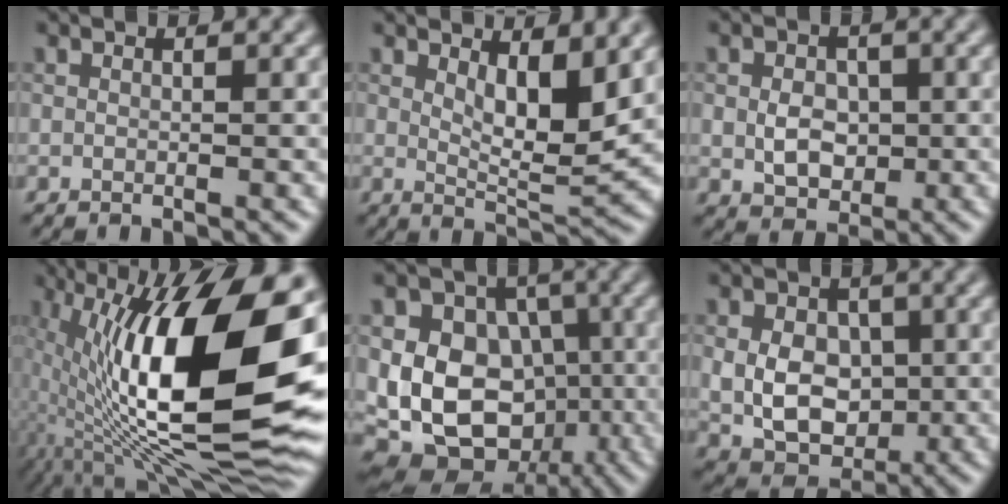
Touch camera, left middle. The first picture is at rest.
{"total": 5.4, "force": [1.8, 2.0, 4.6], "torque": [-0.077, -0.009, 0.034]}
{"total": 3.5, "force": [-0.1, 2.7, 2.2], "torque": [-0.043, -0.005, -0.004]}
{"total": 17.5, "force": [0.7, 7.1, 16.0], "torque": [-0.268, 0.002, 0.007]}
{"total": 13.5, "force": [-1.9, 11.1, 7.5], "torque": [-0.117, 0.009, -0.053]}
{"total": 6.6, "force": [0.0, 5.1, 4.3], "torque": [-0.067, -0.009, -0.001]}